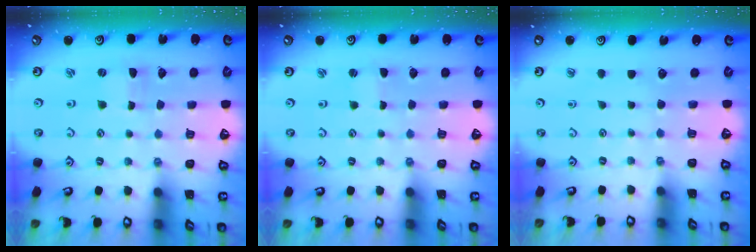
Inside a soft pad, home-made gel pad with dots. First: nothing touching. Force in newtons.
{"total": 0.0}
{"total": 0.0}